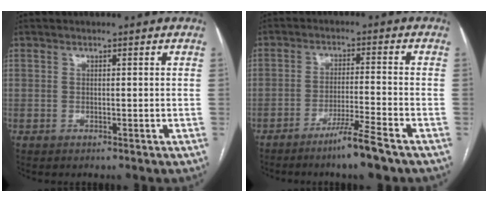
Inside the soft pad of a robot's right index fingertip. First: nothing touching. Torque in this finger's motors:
{"motor_torque": [0.00, -0.09, -0.18, -0.07]}